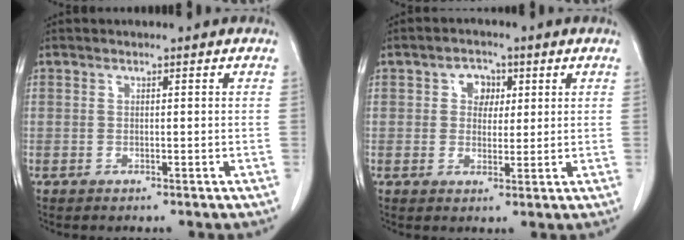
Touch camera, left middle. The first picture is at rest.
{"total": 3.6, "force": [1.2, 2.8, 2.0], "torque": [-0.029, 0.008, 0.020]}